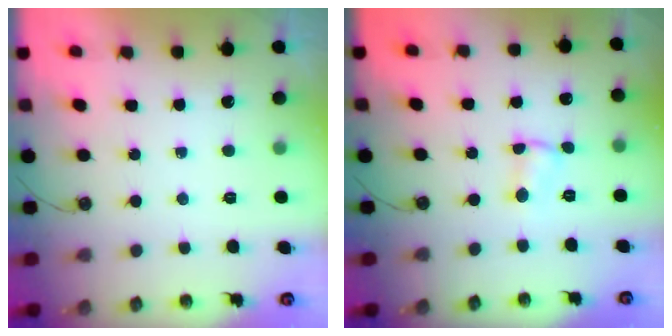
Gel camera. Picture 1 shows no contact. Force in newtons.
{"total": 1.7, "press": 1.6, "slide": 0.5}